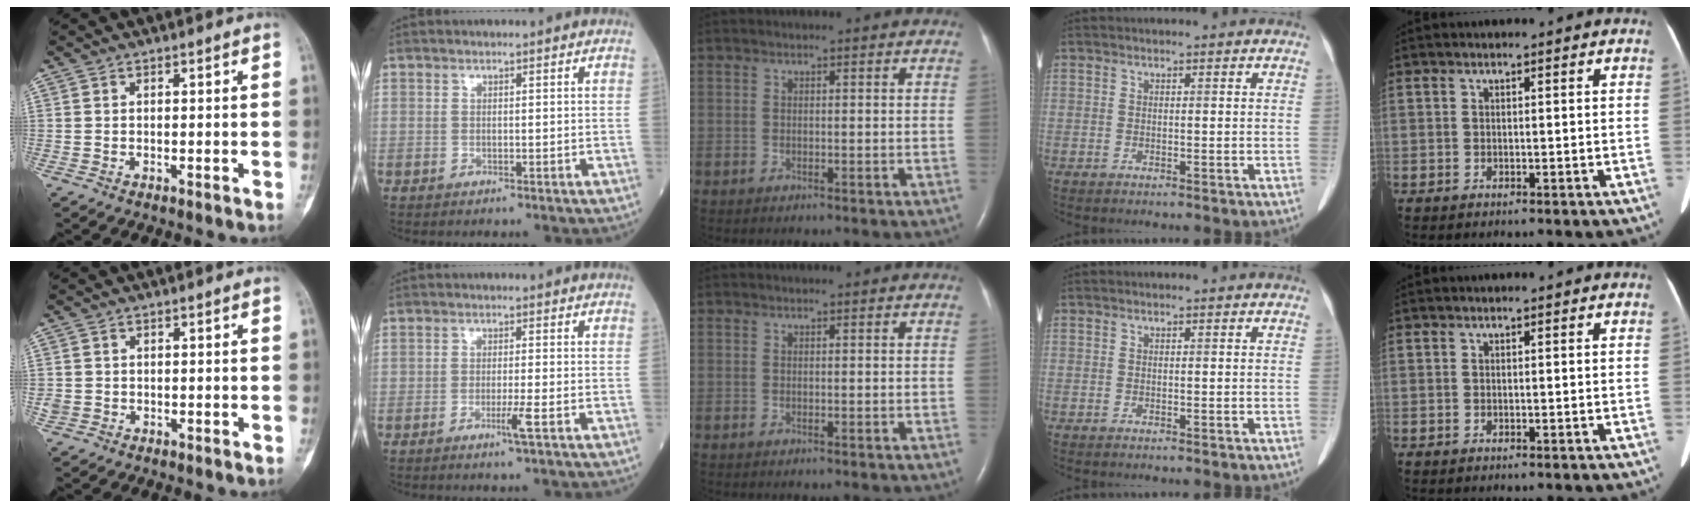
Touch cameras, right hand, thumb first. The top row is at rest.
{"thumb": {"total": 1.8, "force": [-0.2, 1.7, 0.5], "torque": [-0.007, 0.005, 0.000]}, "index": {"total": 2.7, "force": [-1.3, -0.4, 2.4], "torque": [-0.044, -0.006, -0.025]}}